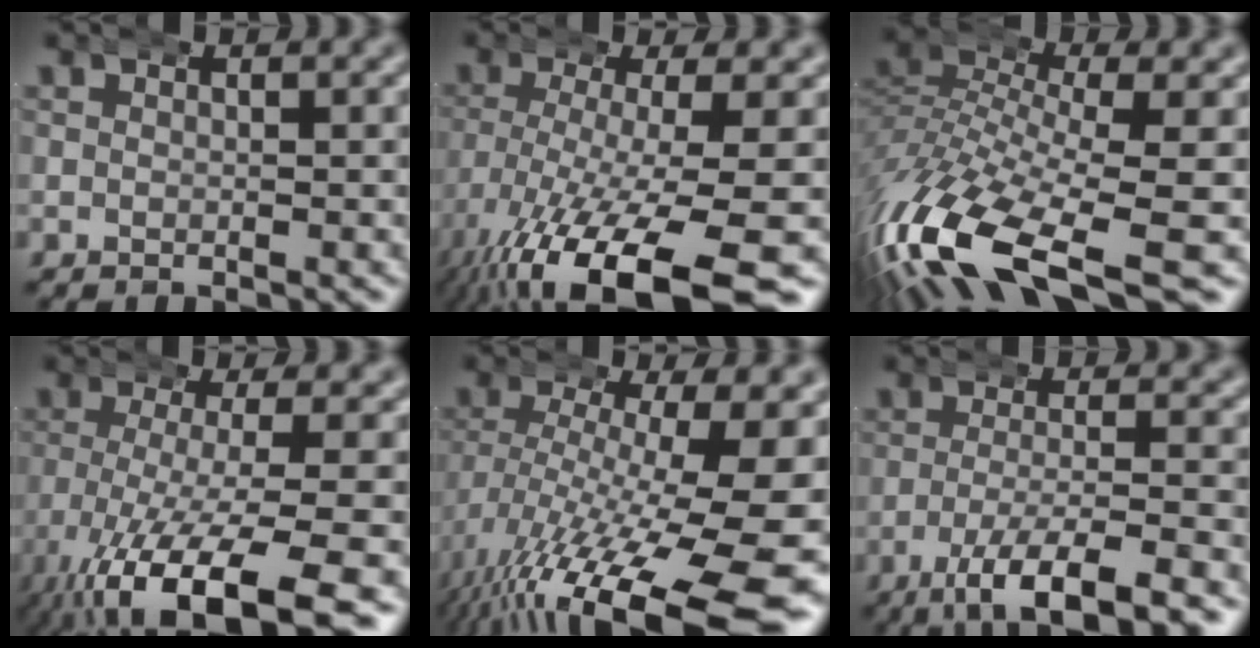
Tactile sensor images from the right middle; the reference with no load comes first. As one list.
[{"total": 11.2, "force": [-6.3, 3.9, 8.4], "torque": [-0.164, -0.048, -0.069]}, {"total": 10.1, "force": [-5.2, 4.7, 7.3], "torque": [-0.178, -0.048, -0.064]}, {"total": 10.9, "force": [-5.9, 3.7, 8.4], "torque": [-0.161, -0.040, -0.064]}, {"total": 13.1, "force": [-5.3, 4.9, 10.9], "torque": [-0.167, -0.036, -0.056]}, {"total": 8.1, "force": [-6.0, 1.7, 5.2], "torque": [-0.089, -0.026, -0.082]}]